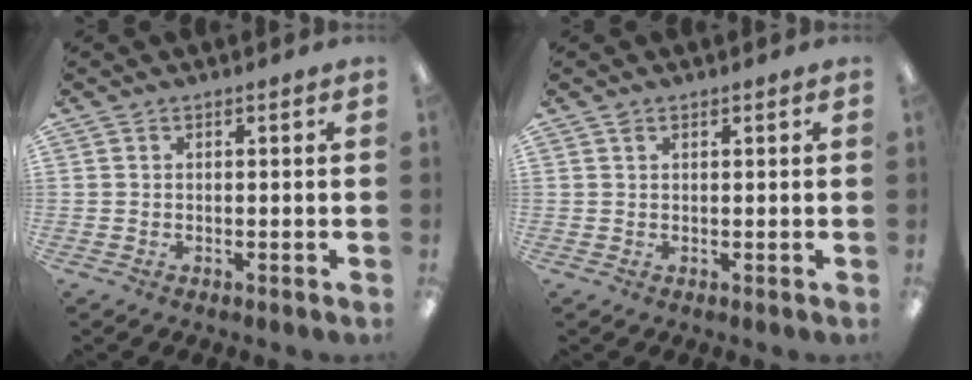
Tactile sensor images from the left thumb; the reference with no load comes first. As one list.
[{"total": 0.9, "force": [0.7, 0.4, 0.4], "torque": [-0.010, 0.000, 0.012]}]